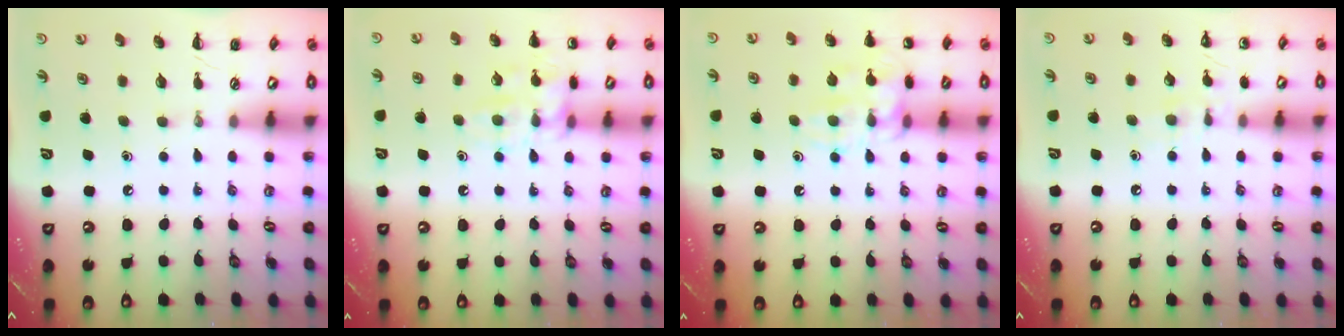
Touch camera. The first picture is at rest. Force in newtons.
{"total": 11.3, "press": 11.2, "slide": 1.0}
{"total": 13.5, "press": 13.5, "slide": 0.9}
{"total": 7.0, "press": 6.8, "slide": 1.9}